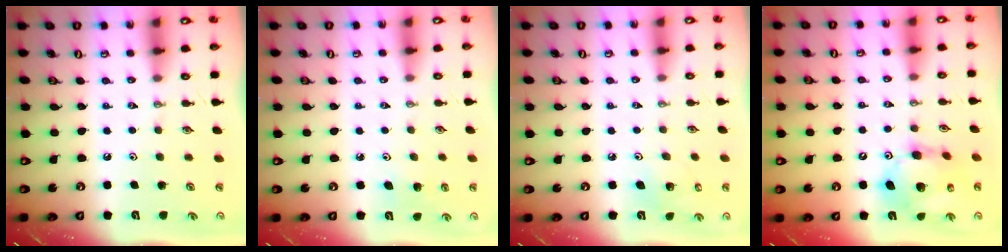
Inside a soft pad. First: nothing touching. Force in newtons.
{"total": 4.0, "press": 3.6, "slide": 1.8}
{"total": 6.4, "press": 5.9, "slide": 2.4}
{"total": 14.5, "press": 14.4, "slide": 2.0}